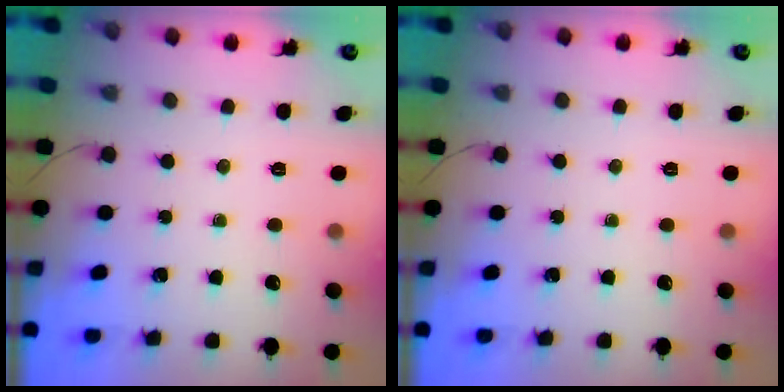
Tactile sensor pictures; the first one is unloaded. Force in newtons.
{"total": 0.0}